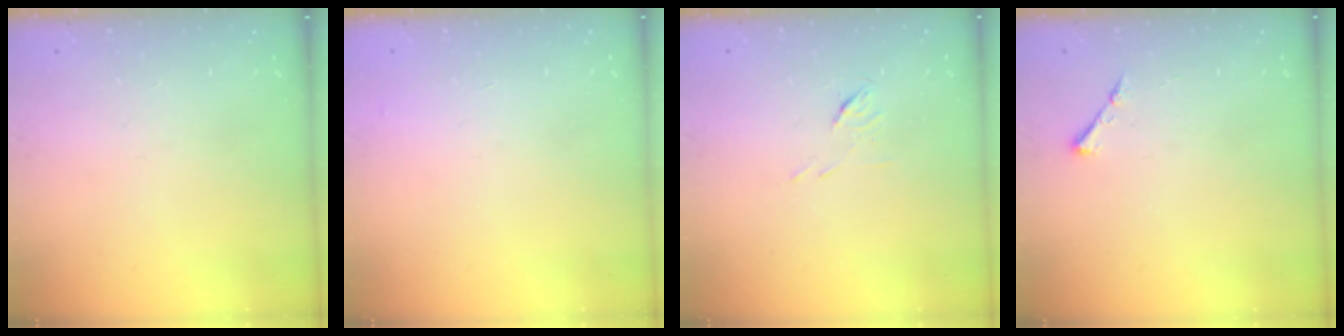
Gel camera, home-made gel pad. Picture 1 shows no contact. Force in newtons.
{"total": 2.9, "press": 2.9, "slide": 0.1}
{"total": 4.1, "press": 3.9, "slide": 1.2}
{"total": 3.7, "press": 3.6, "slide": 0.5}